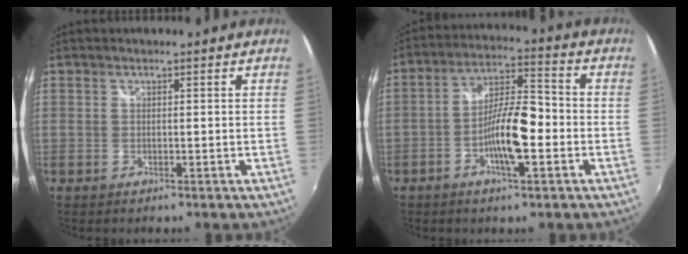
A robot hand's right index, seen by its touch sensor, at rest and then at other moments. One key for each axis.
{"total": 10.6, "fx": -3.3, "fy": 2.5, "fz": 9.7, "tx": -0.185, "ty": 0.003, "tz": -0.060}